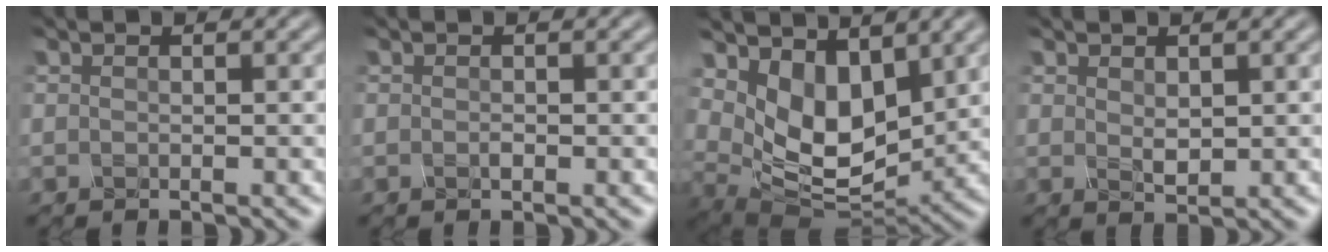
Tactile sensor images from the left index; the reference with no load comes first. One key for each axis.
{"total": 0.6, "fx": -0.6, "fy": -0.2, "fz": 0.0, "tx": -0.004, "ty": 0.003, "tz": -0.004}
{"total": 6.7, "fx": 2.7, "fy": 4.0, "fz": 4.6, "tx": -0.101, "ty": -0.015, "tz": 0.055}
{"total": 0.8, "fx": 0.3, "fy": 0.3, "fz": 0.7, "tx": -0.018, "ty": 0.001, "tz": 0.019}